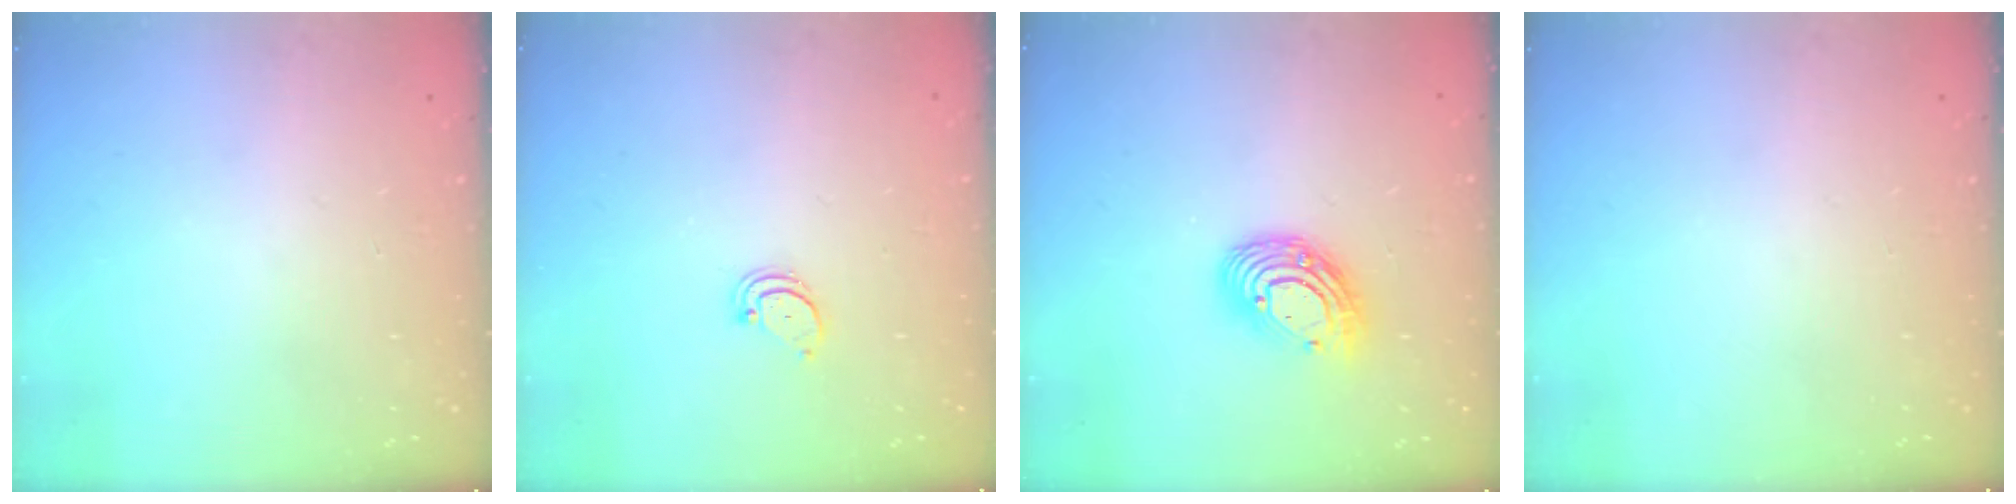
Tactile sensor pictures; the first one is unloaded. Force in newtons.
{"total": 1.9, "press": 1.9, "slide": 0.2}
{"total": 11.6, "press": 11.5, "slide": 1.1}
{"total": 0.0}